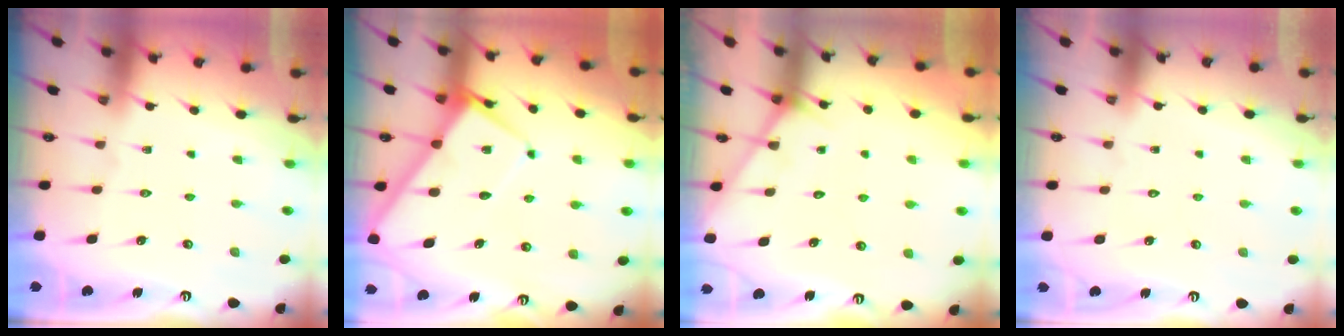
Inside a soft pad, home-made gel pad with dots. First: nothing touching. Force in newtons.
{"total": 6.6, "press": 6.5, "slide": 0.8}
{"total": 4.4, "press": 4.4, "slide": 0.3}
{"total": 1.6, "press": 1.6, "slide": 0.1}